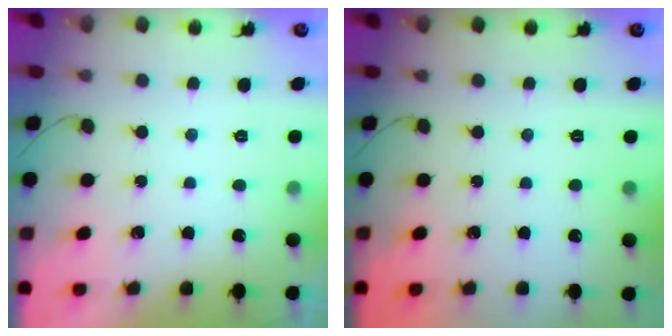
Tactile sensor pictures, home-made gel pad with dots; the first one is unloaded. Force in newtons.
{"total": 0.0}